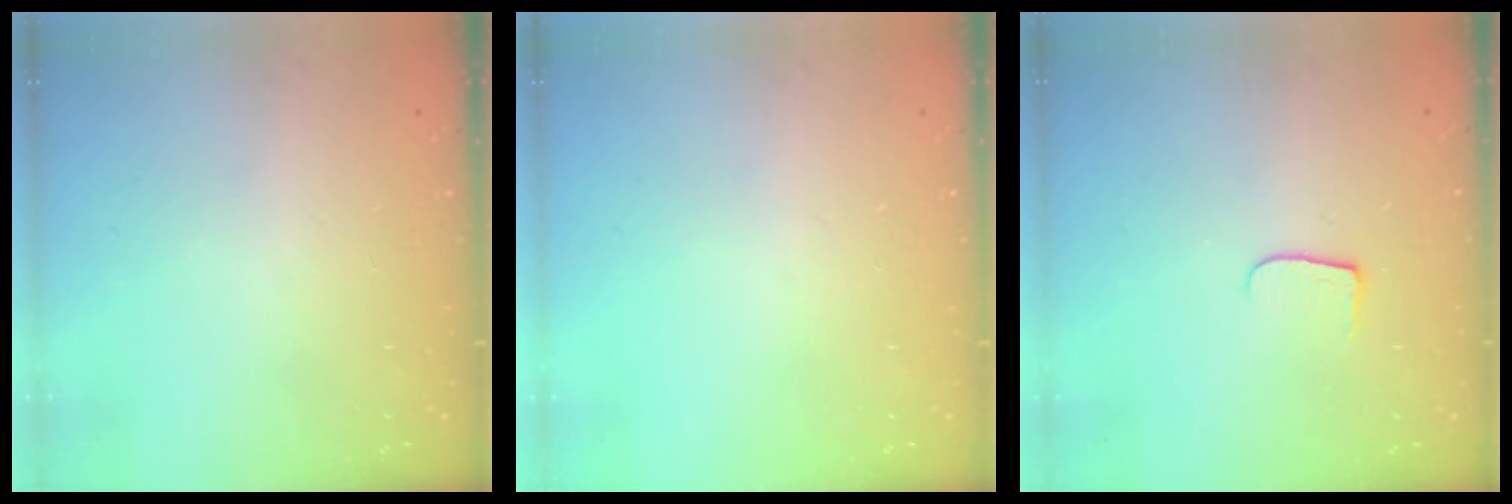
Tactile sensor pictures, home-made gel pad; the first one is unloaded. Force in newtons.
{"total": 0.0}
{"total": 6.0, "press": 6.0, "slide": 0.6}